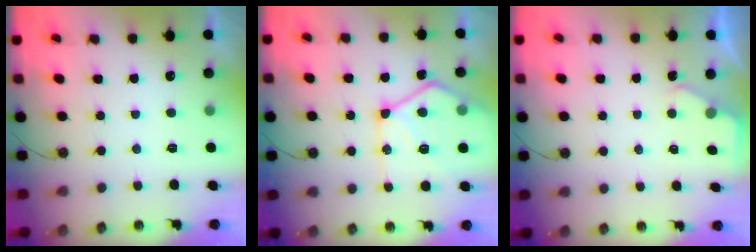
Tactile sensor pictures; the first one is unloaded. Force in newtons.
{"total": 17.0, "press": 16.9, "slide": 1.7}
{"total": 1.8, "press": 1.7, "slide": 0.3}